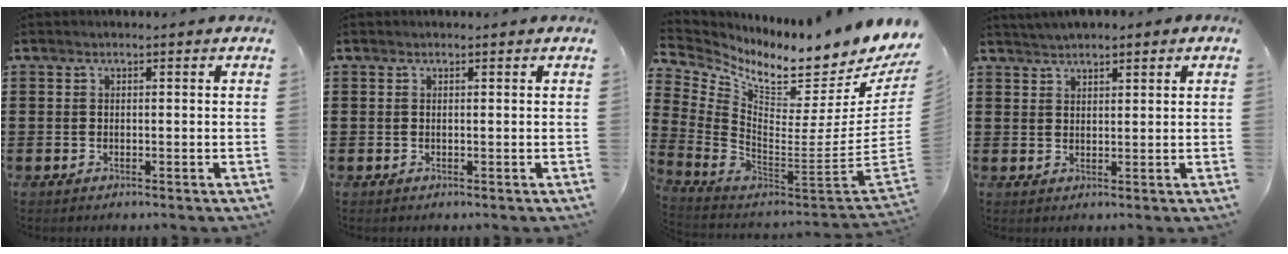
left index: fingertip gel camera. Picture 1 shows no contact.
{"total": 0.0}
{"total": 6.3, "force": [5.0, 1.2, 3.8], "torque": [-0.089, -0.061, 0.073]}
{"total": 2.2, "force": [2.1, 0.4, 0.4], "torque": [-0.013, 0.004, 0.040]}